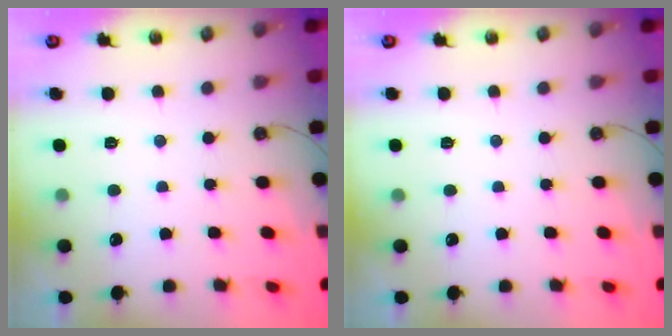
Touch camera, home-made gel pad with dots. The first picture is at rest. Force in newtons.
{"total": 0.0}